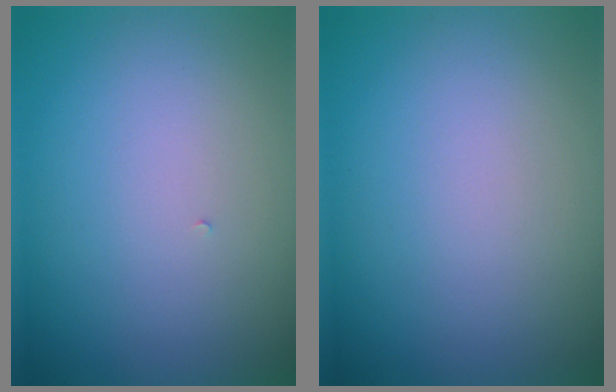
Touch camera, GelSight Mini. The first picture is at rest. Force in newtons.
{"total": 0.0}